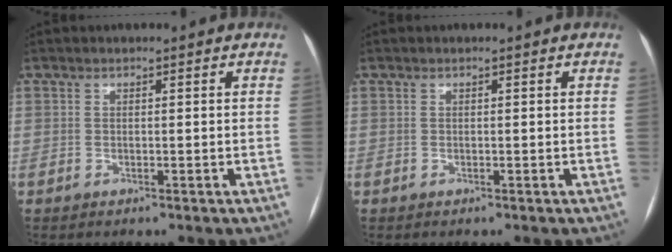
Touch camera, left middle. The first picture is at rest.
{"total": 0.0}